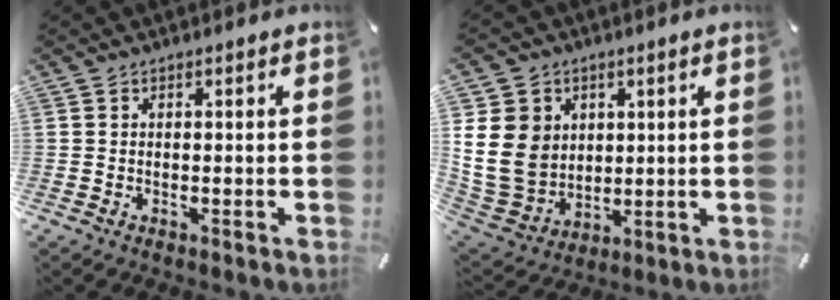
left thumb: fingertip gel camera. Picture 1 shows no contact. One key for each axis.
{"total": 14.0, "fx": 3.0, "fy": 12.2, "fz": 6.1, "tx": -0.150, "ty": -0.017, "tz": 0.057}